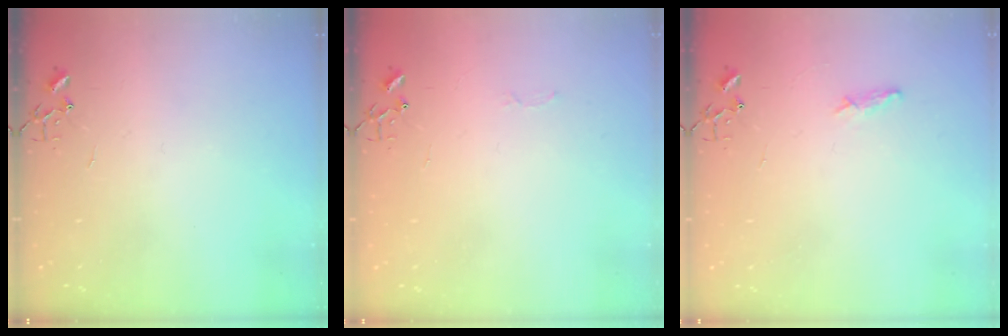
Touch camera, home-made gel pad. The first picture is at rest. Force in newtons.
{"total": 2.5, "press": 2.5, "slide": 0.4}
{"total": 5.9, "press": 5.8, "slide": 0.7}